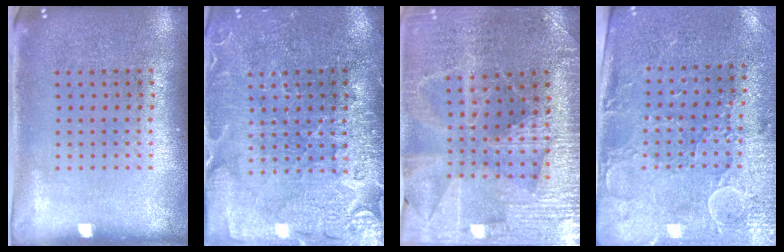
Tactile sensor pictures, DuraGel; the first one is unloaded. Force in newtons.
{"total": 3.7, "press": 3.5, "slide": 1.1}
{"total": 3.2, "press": 3.2, "slide": 0.5}
{"total": 3.0, "press": 2.6, "slide": 1.5}